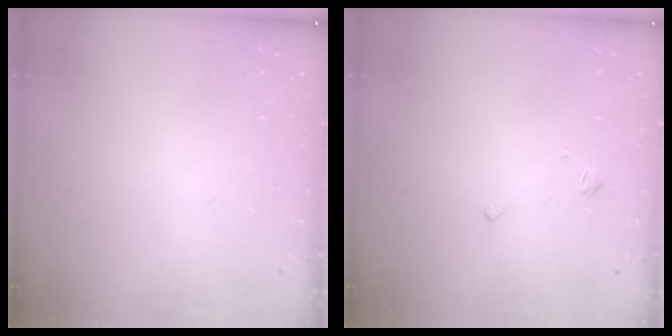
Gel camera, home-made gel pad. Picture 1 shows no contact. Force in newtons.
{"total": 2.7, "press": 2.7, "slide": 0.5}